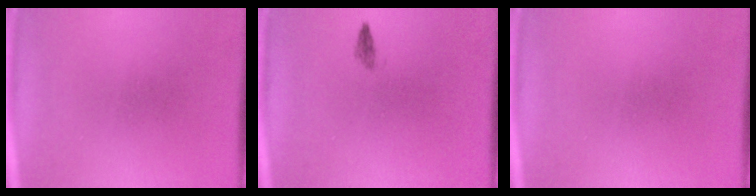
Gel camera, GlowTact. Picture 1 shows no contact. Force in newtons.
{"total": 0.8}
{"total": 0.0}